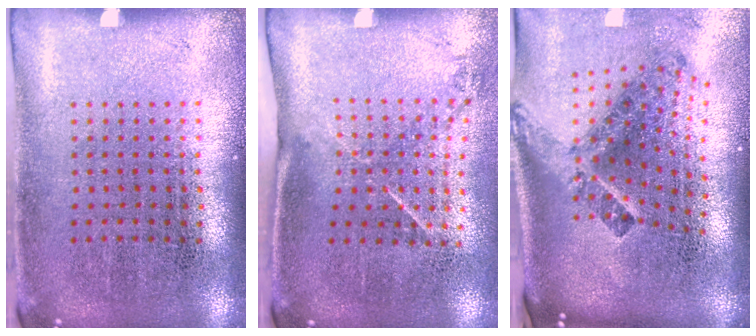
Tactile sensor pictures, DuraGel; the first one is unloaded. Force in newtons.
{"total": 1.5, "press": 1.0, "slide": 1.1}
{"total": 2.9, "press": 1.8, "slide": 2.3}